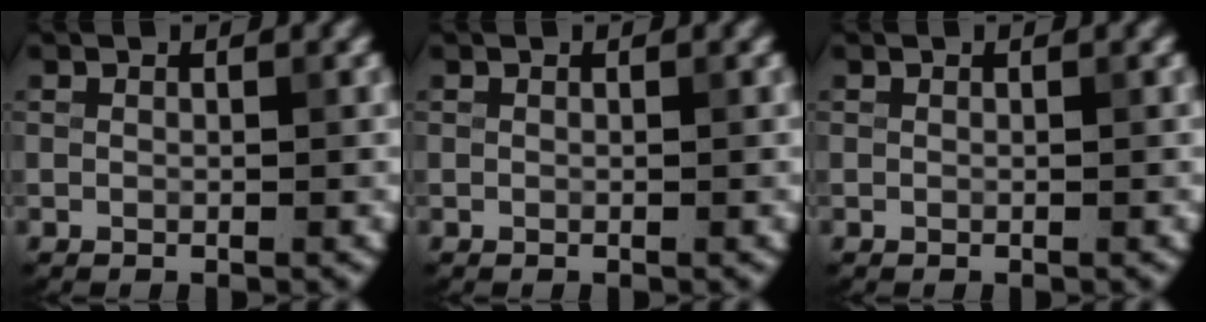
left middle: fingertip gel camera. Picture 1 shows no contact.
{"total": 0.0}
{"total": 0.0}